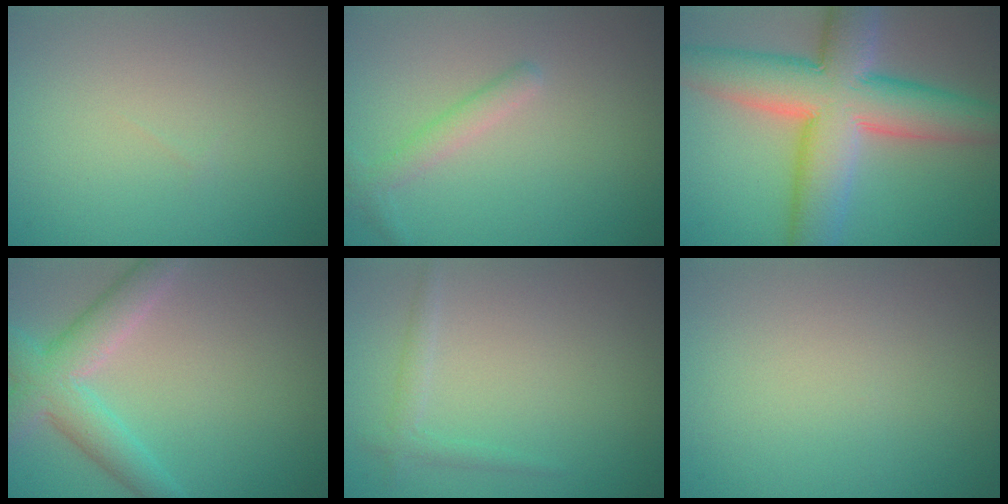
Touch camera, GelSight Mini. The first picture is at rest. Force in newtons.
{"total": 1.7, "press": 1.7, "slide": 0.1}
{"total": 11.6, "press": 11.6, "slide": 0.7}
{"total": 4.7, "press": 4.7, "slide": 0.2}
{"total": 1.2, "press": 1.2, "slide": 0.0}
{"total": 0.0}